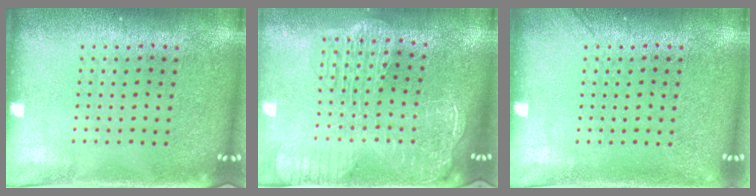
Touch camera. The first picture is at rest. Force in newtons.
{"total": 2.9, "press": 2.4, "slide": 1.7}
{"total": 1.1, "press": 1.1, "slide": 0.3}